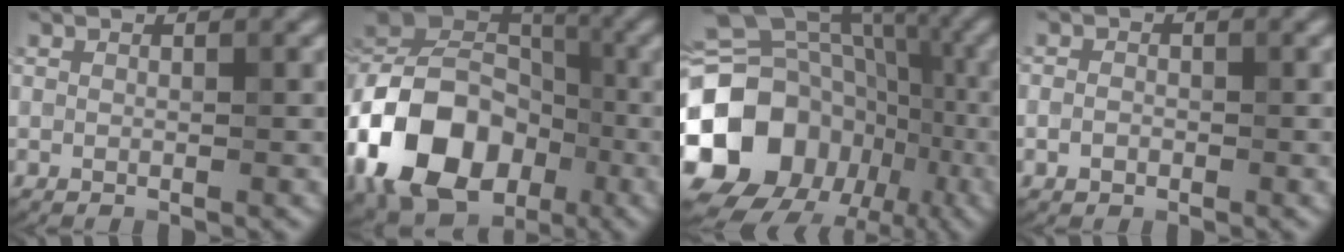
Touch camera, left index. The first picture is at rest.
{"total": 14.4, "force": [-4.8, 10.5, 8.5], "torque": [-0.176, 0.009, -0.101]}
{"total": 19.2, "force": [-5.0, 16.3, 8.8], "torque": [-0.185, -0.001, -0.103]}
{"total": 1.0, "force": [-0.4, 0.7, 0.5], "torque": [-0.003, 0.006, -0.013]}